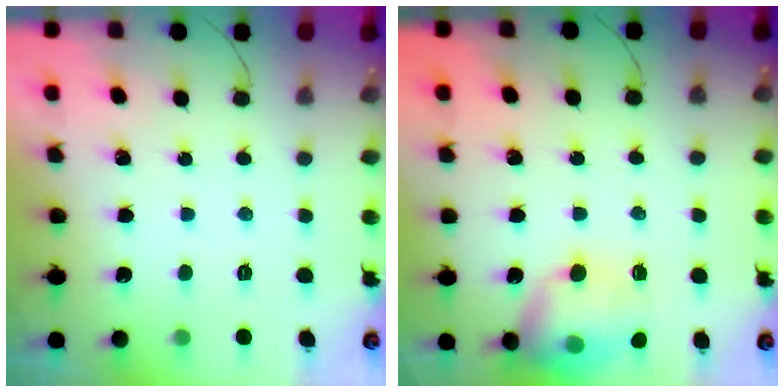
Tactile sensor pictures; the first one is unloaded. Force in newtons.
{"total": 15.3, "press": 15.1, "slide": 2.0}